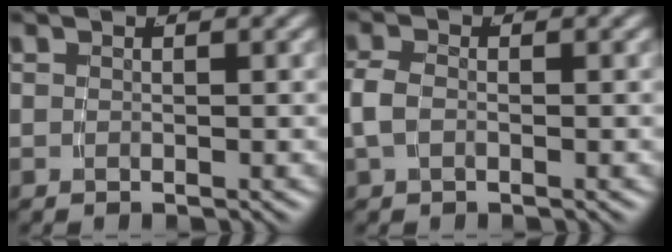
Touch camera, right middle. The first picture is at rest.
{"total": 1.8, "force": [0.1, 1.3, 1.2], "torque": [-0.038, -0.004, 0.005]}